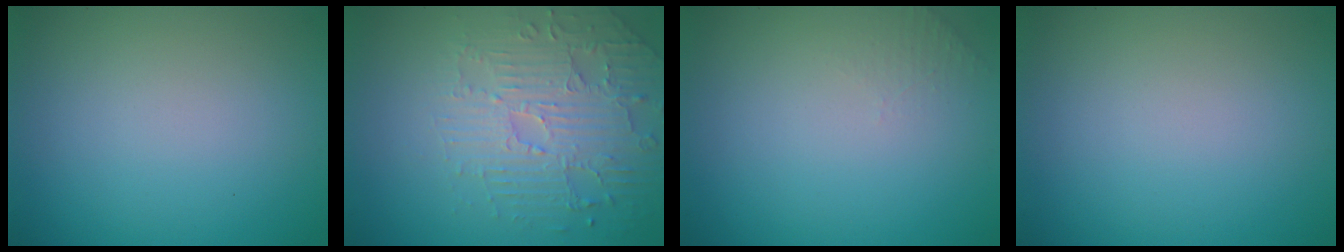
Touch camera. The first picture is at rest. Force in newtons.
{"total": 4.6, "press": 3.8, "slide": 2.5}
{"total": 1.0, "press": 0.9, "slide": 0.3}
{"total": 0.0}